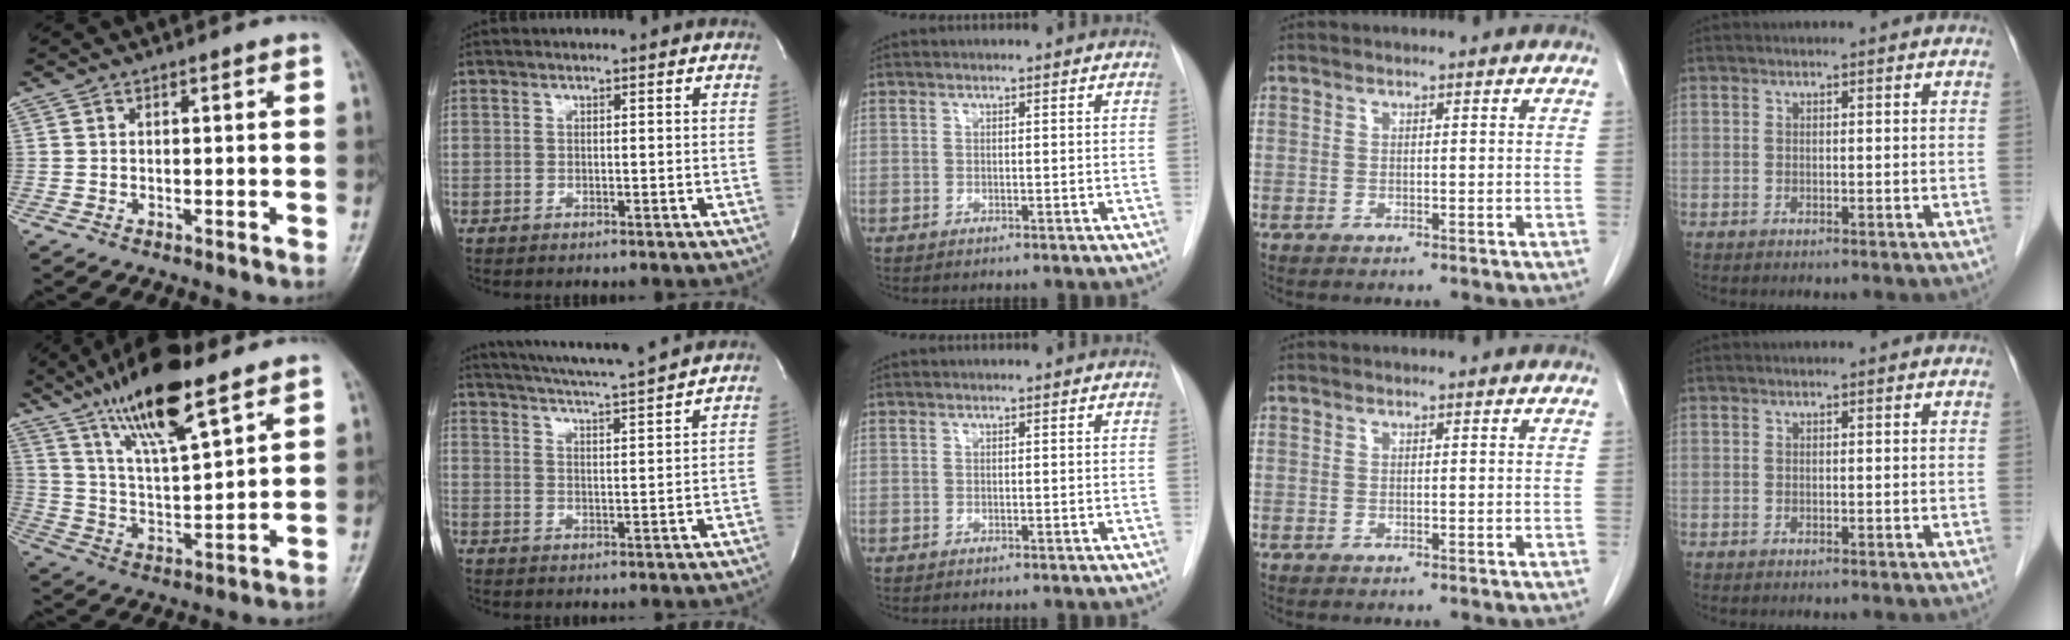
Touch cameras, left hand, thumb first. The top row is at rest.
{"thumb": {"total": 16.7, "force": [11.1, 4.2, 11.8], "torque": [-0.194, -0.048, 0.207]}, "index": {"total": 12.6, "force": [11.5, -0.9, 4.9], "torque": [-0.093, 0.001, 0.169]}}